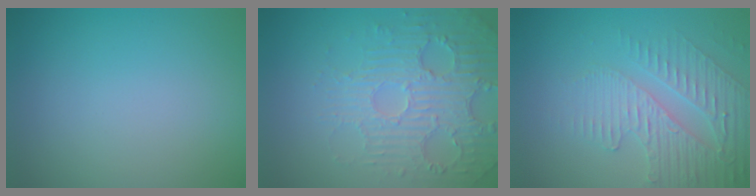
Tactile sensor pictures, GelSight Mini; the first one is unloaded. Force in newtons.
{"total": 5.4, "press": 3.8, "slide": 3.9}
{"total": 3.7, "press": 3.5, "slide": 1.4}